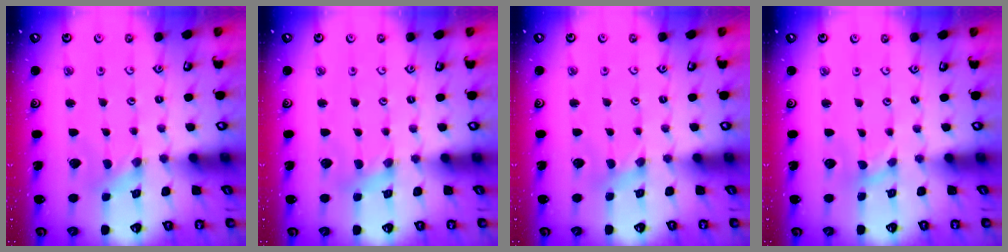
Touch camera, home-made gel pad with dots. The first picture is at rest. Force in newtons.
{"total": 1.6, "press": 1.6, "slide": 0.2}
{"total": 2.8, "press": 2.8, "slide": 0.3}
{"total": 0.0}